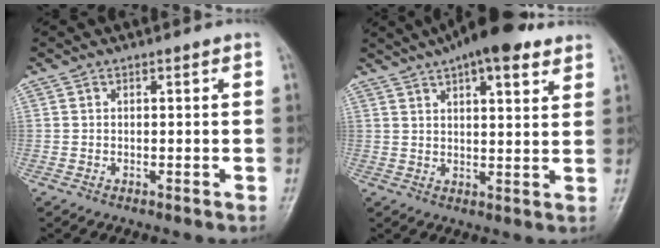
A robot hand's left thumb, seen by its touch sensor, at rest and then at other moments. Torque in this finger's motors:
{"motor_torque": [0.37, 0.08, 0.55, -0.10, 0.12]}